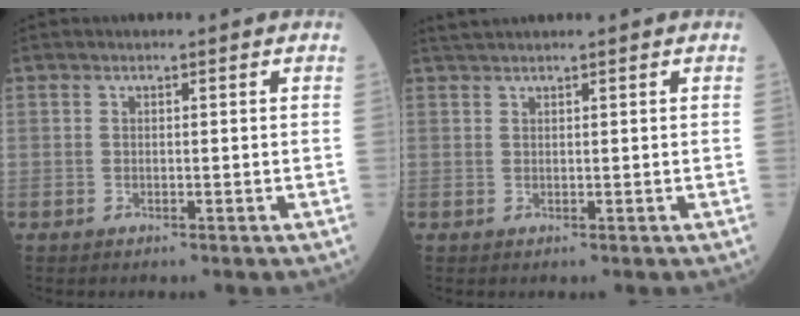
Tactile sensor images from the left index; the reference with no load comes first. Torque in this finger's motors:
{"motor_torque": [0.31, -0.32, -0.01, -0.01]}